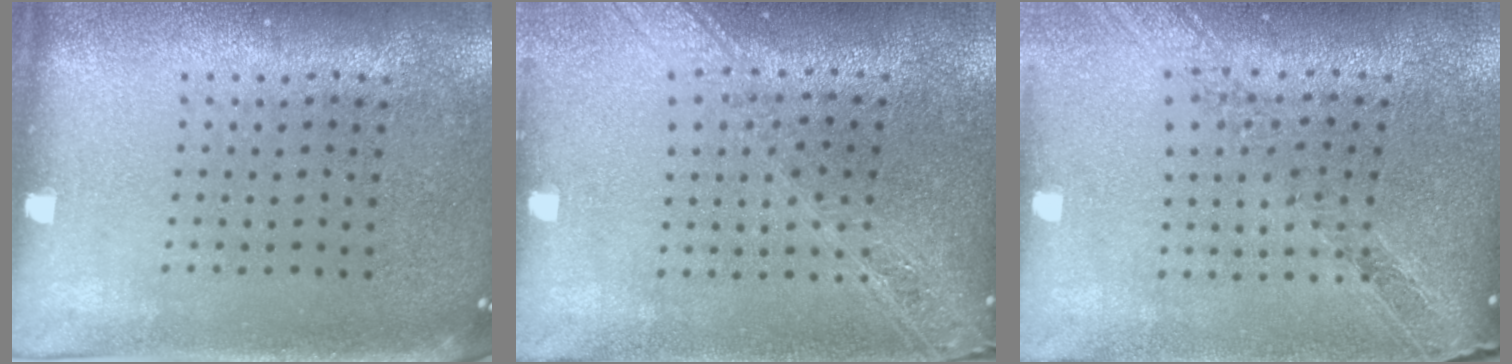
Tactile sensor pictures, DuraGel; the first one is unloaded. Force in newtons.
{"total": 2.0, "press": 1.8, "slide": 1.0}
{"total": 1.2, "press": 1.2, "slide": 0.2}